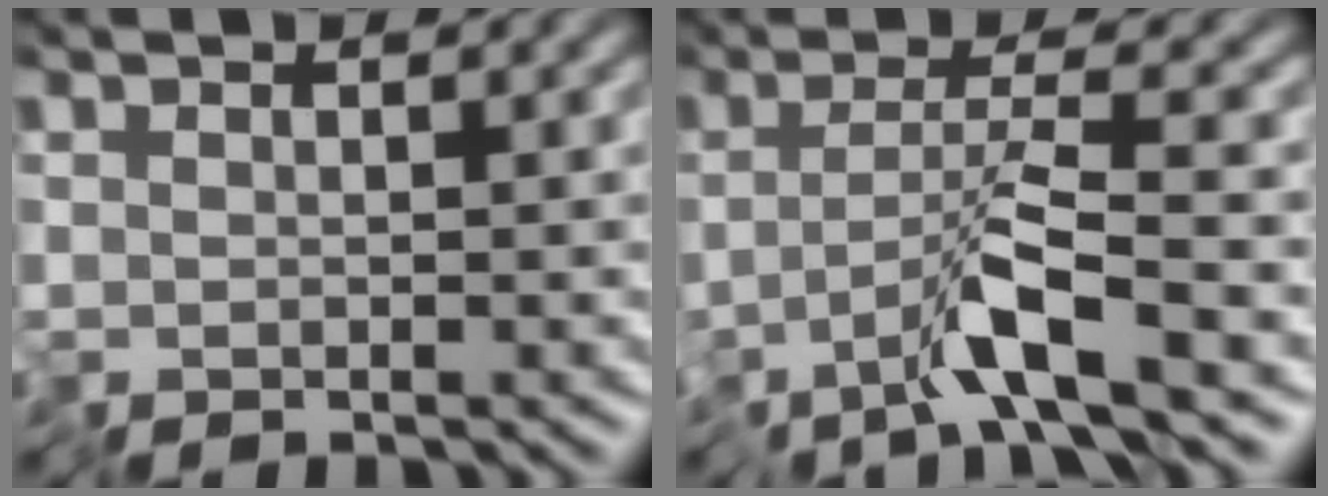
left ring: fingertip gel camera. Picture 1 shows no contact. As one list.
[{"total": 4.9, "force": [-2.5, 0.1, 4.3], "torque": [-0.081, 0.000, -0.054]}]